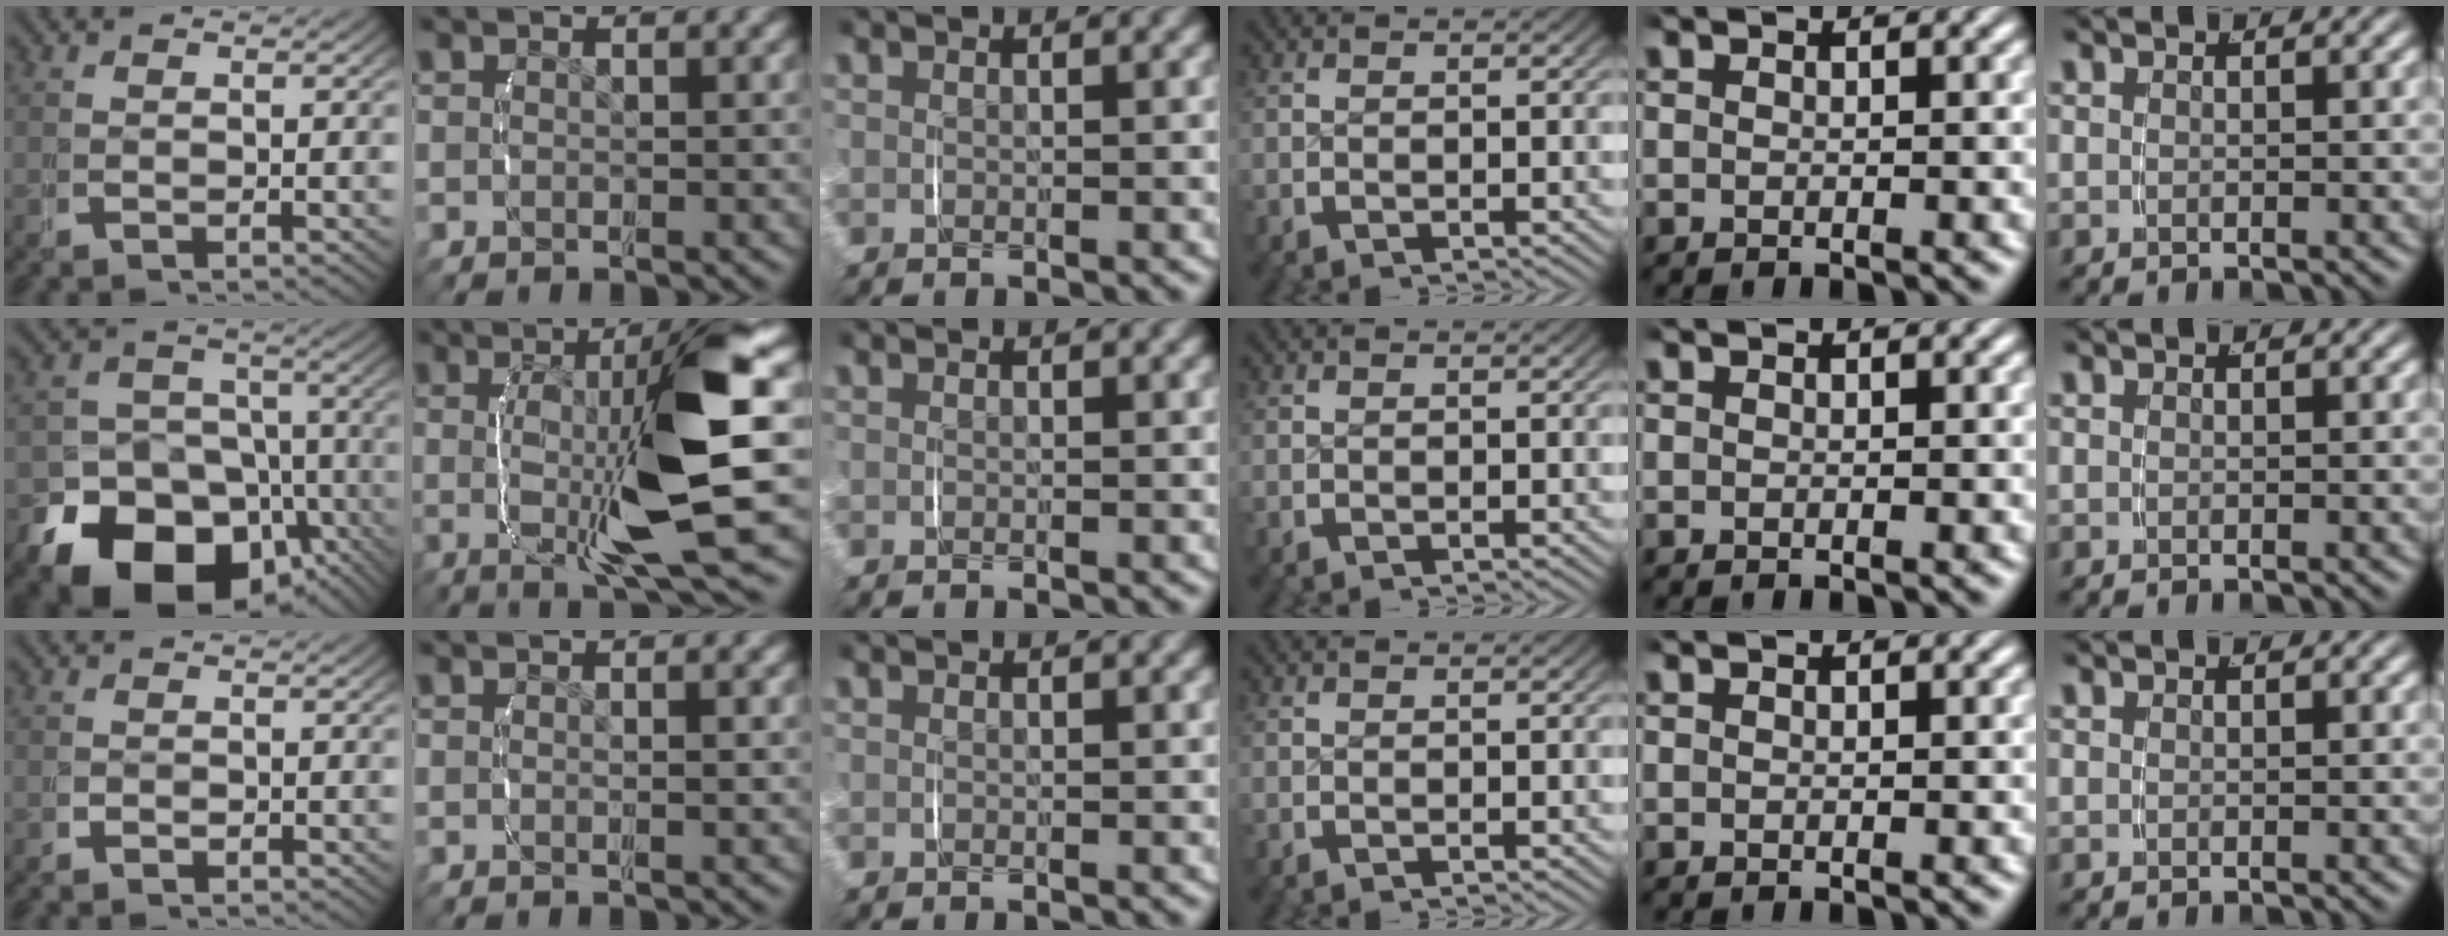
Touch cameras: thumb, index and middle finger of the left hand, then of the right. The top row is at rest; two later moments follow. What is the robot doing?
{"motion": "lift_and_place", "object": "jar lid"}